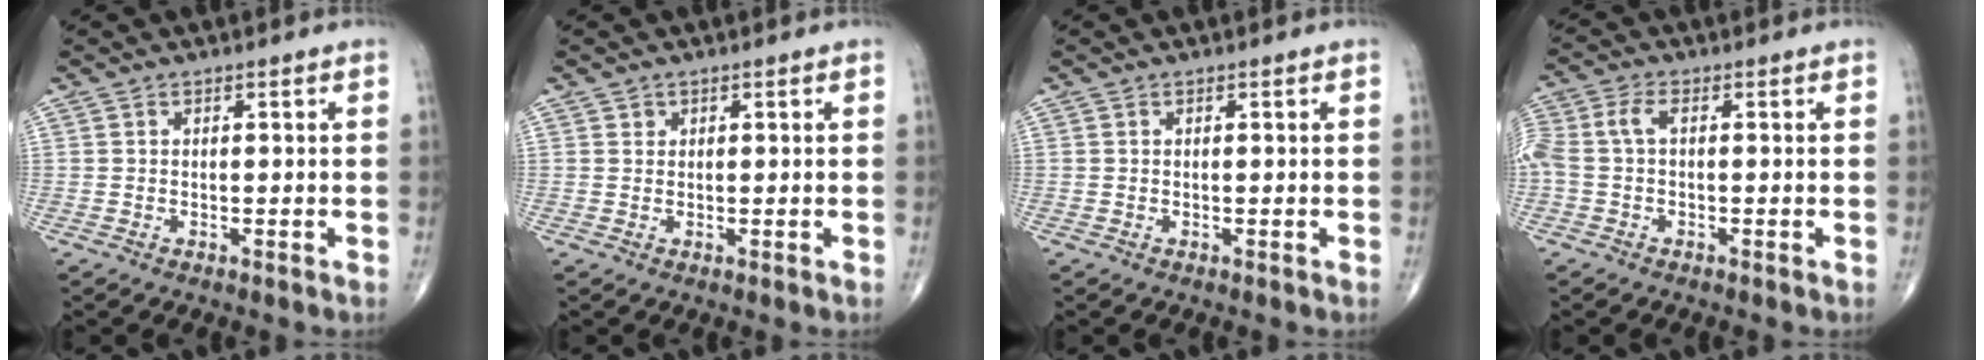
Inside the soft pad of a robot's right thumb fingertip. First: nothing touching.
{"total": 0.8, "force": [0.4, 0.7, 0.1], "torque": [0.008, -0.001, 0.005]}
{"total": 0.0}
{"total": 6.7, "force": [0.2, 3.7, 5.6], "torque": [-0.151, 0.020, 0.002]}